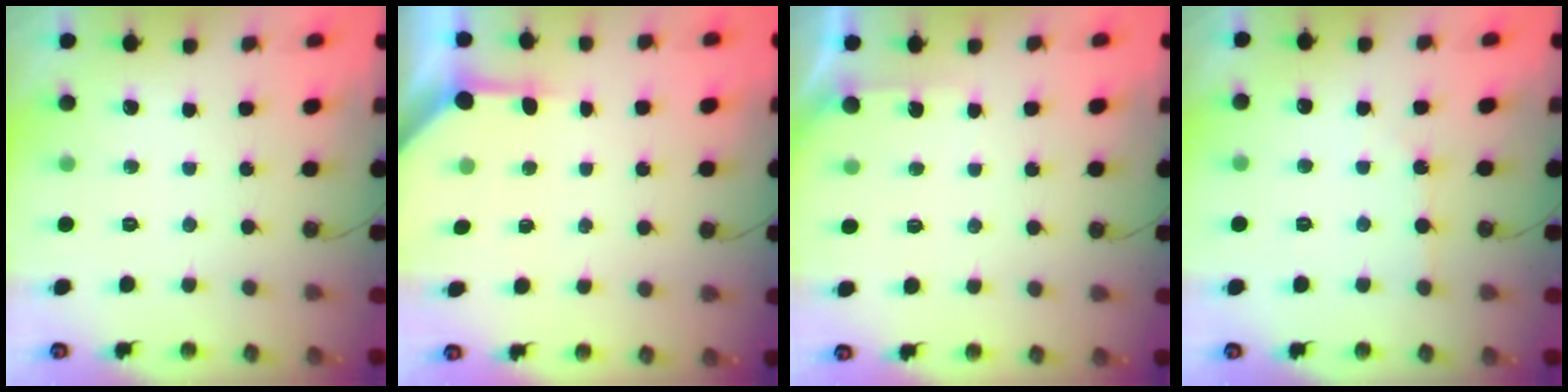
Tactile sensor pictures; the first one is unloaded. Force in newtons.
{"total": 3.2, "press": 3.2, "slide": 0.4}
{"total": 2.0, "press": 2.0, "slide": 0.3}
{"total": 1.5, "press": 1.5, "slide": 0.3}